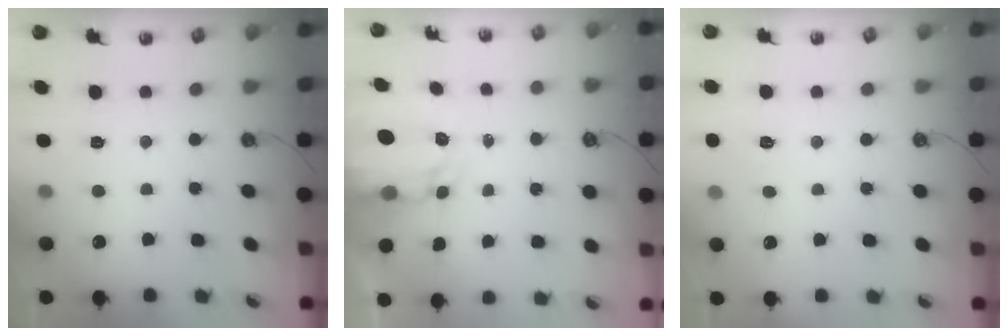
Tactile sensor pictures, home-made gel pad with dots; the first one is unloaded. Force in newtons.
{"total": 4.6, "press": 4.5, "slide": 0.4}
{"total": 6.2, "press": 6.2, "slide": 0.7}